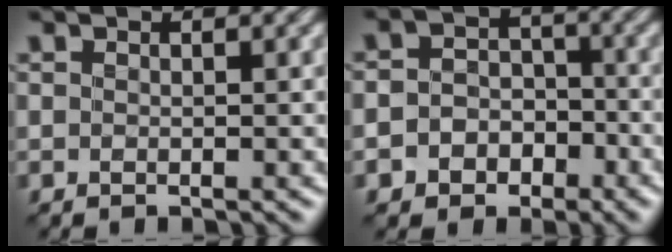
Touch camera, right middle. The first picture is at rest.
{"total": 4.4, "force": [-2.1, 3.6, 1.5], "torque": [0.008, 0.003, -0.047]}